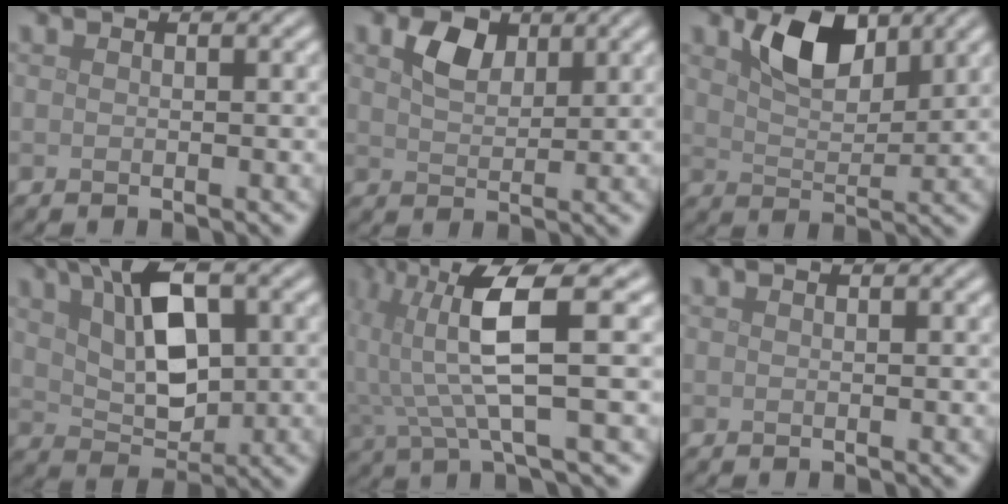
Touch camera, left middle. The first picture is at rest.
{"total": 3.2, "force": [1.7, 2.0, 1.8], "torque": [-0.038, 0.003, 0.031]}
{"total": 5.4, "force": [3.0, 2.9, 3.4], "torque": [-0.064, -0.001, 0.051]}
{"total": 7.9, "force": [2.7, 4.1, 6.2], "torque": [-0.120, 0.006, 0.049]}
{"total": 7.6, "force": [1.8, 1.7, 7.2], "torque": [-0.147, 0.004, 0.034]}
{"total": 0.0}